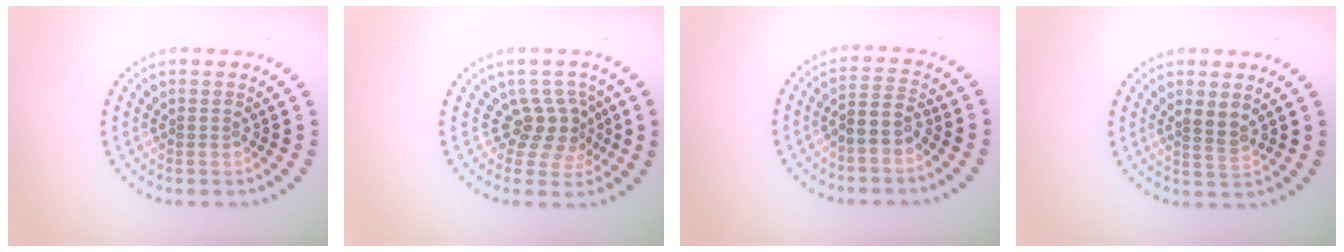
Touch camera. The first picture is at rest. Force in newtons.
{"total": 2.9, "press": 2.0, "slide": 2.1}
{"total": 2.4, "press": 1.9, "slide": 1.4}
{"total": 1.6, "press": 1.4, "slide": 0.7}